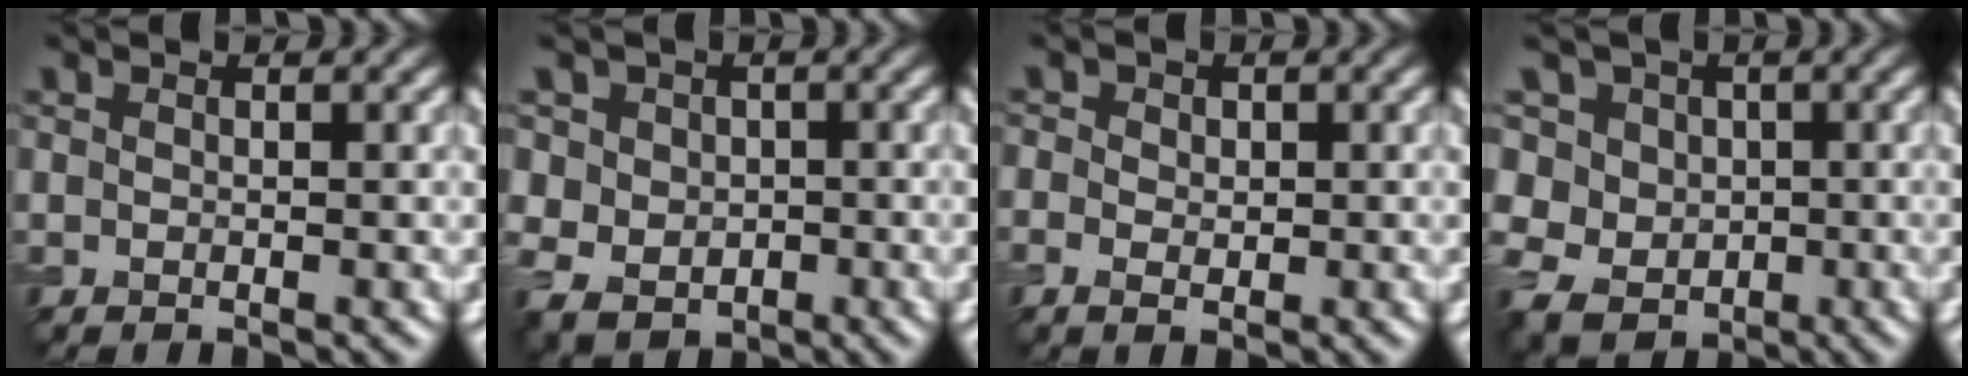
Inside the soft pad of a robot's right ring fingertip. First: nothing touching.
{"total": 5.8, "force": [0.7, 5.3, 2.0], "torque": [-0.045, 0.017, -0.005]}
{"total": 2.2, "force": [0.0, 1.8, 1.2], "torque": [-0.007, 0.006, -0.007]}
{"total": 9.2, "force": [2.1, 8.1, 3.9], "torque": [-0.086, 0.022, 0.005]}